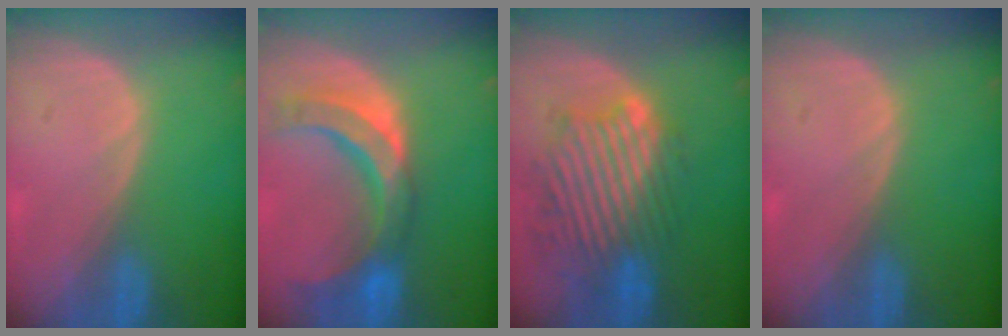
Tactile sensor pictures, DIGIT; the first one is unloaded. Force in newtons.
{"total": 10.8, "press": 9.3, "slide": 5.5}
{"total": 11.0, "press": 10.2, "slide": 4.1}
{"total": 0.0}